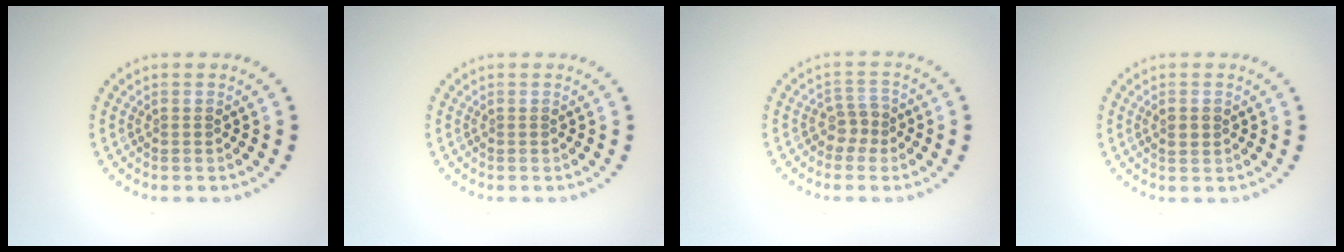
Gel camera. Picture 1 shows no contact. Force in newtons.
{"total": 0.0}
{"total": 1.9, "press": 1.4, "slide": 1.3}
{"total": 1.0, "press": 1.0, "slide": 0.1}